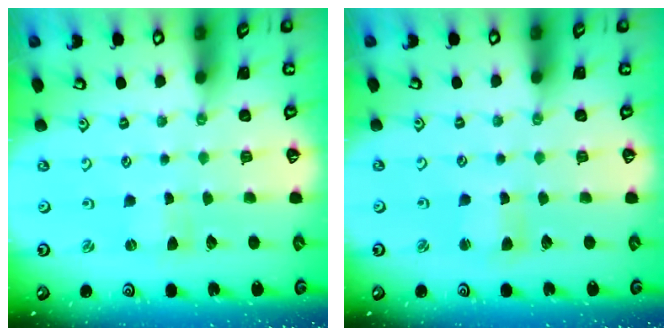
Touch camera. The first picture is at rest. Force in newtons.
{"total": 2.7, "press": 2.7, "slide": 0.3}